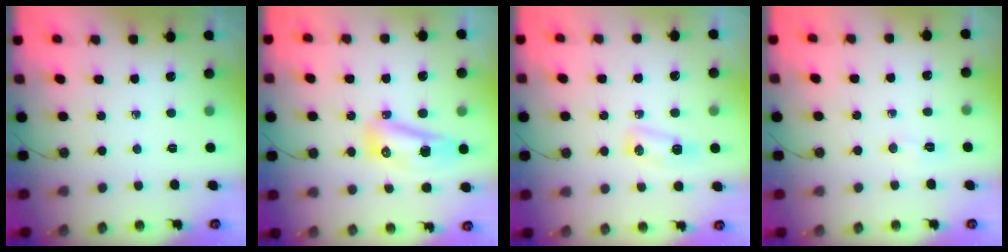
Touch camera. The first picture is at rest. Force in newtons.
{"total": 9.4, "press": 9.3, "slide": 1.6}
{"total": 5.4, "press": 5.3, "slide": 0.5}
{"total": 14.2, "press": 5.3, "slide": 13.2}